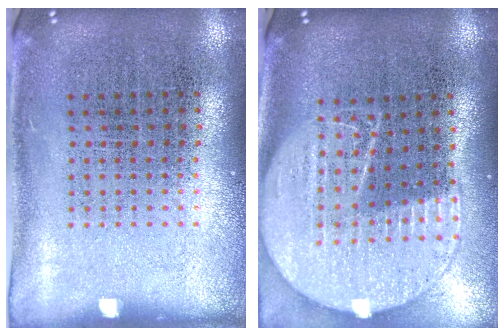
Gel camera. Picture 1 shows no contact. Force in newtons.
{"total": 2.2, "press": 1.9, "slide": 1.0}